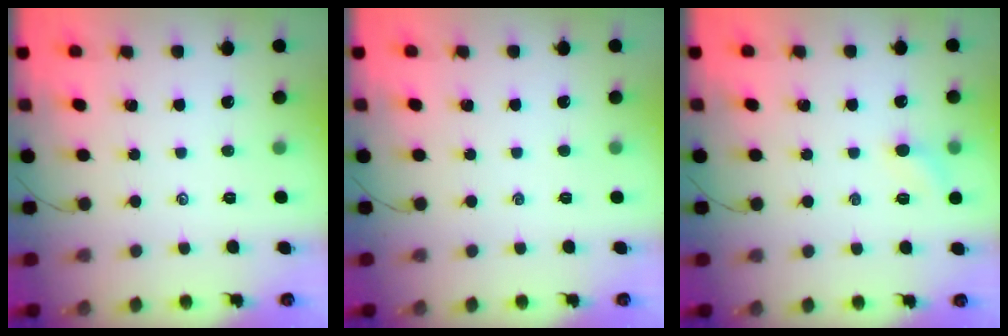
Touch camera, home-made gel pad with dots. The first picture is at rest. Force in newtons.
{"total": 0.0}
{"total": 5.8, "press": 5.6, "slide": 1.8}